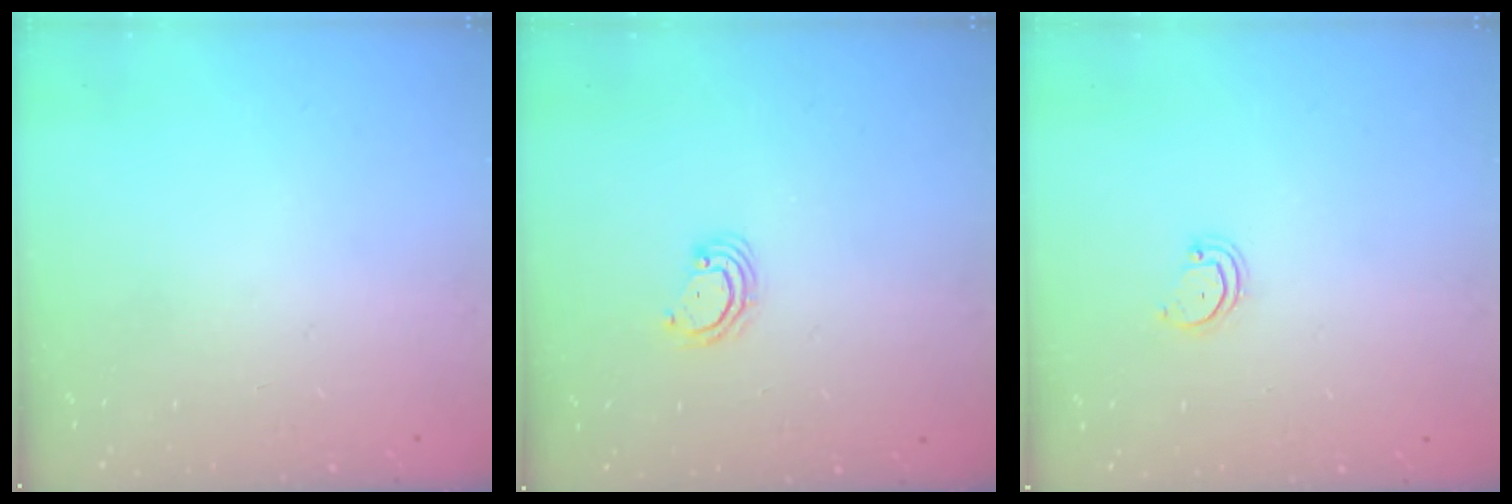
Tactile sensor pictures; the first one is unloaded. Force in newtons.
{"total": 3.8, "press": 3.8, "slide": 0.4}
{"total": 3.0, "press": 3.0, "slide": 0.2}